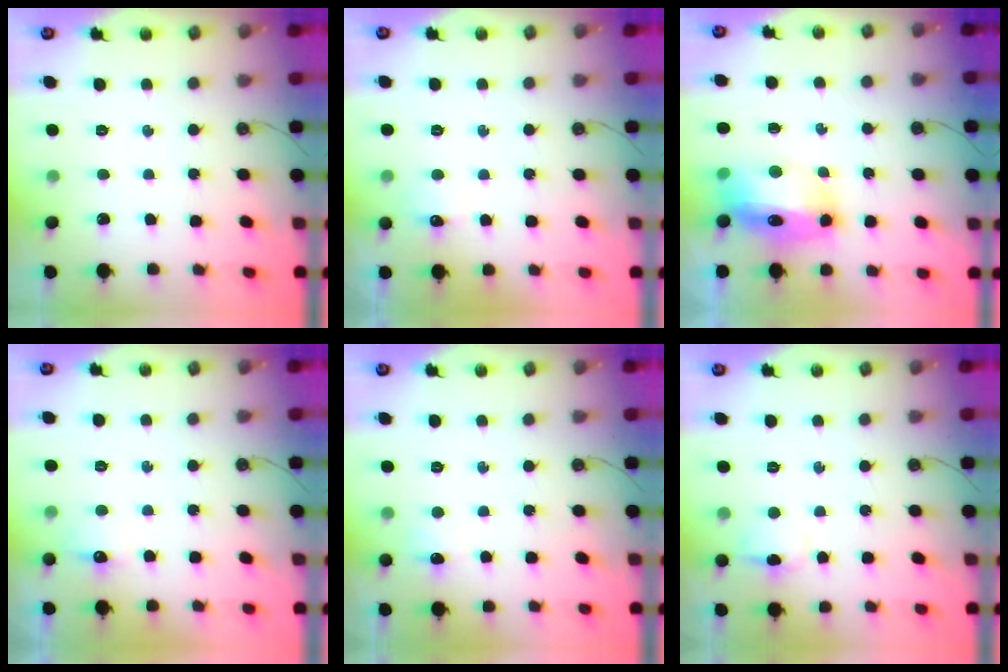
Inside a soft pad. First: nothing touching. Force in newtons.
{"total": 4.9, "press": 4.8, "slide": 0.7}
{"total": 14.1, "press": 14.0, "slide": 1.5}
{"total": 5.1, "press": 5.0, "slide": 0.7}
{"total": 4.7, "press": 4.6, "slide": 0.6}
{"total": 13.9, "press": 5.5, "slide": 12.8}